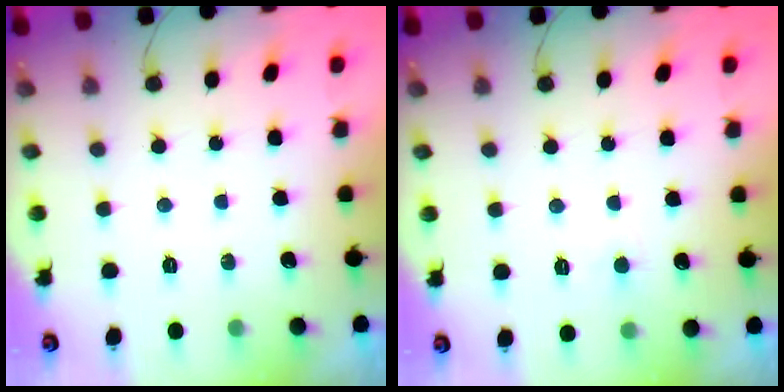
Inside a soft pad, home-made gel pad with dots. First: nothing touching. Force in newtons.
{"total": 4.3, "press": 4.3, "slide": 0.5}